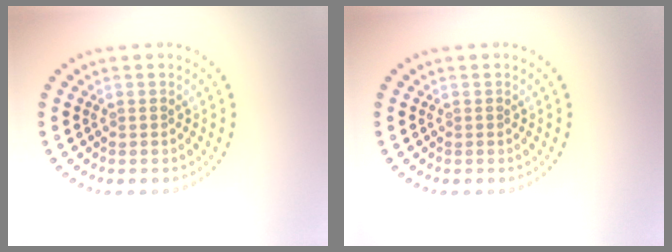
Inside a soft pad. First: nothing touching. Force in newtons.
{"total": 0.0}